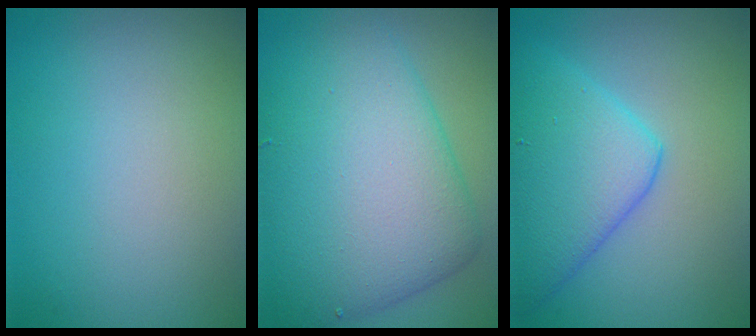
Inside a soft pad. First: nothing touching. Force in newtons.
{"total": 11.1, "press": 11.1, "slide": 0.2}
{"total": 6.6, "press": 6.6, "slide": 0.3}